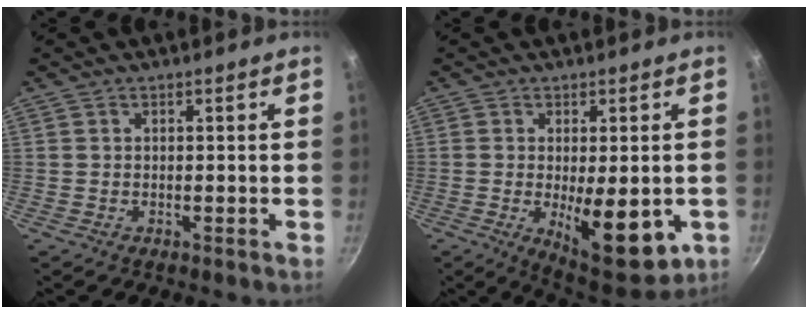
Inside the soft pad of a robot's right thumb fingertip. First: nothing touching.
{"total": 14.0, "force": [-3.1, 5.6, 12.5], "torque": [-0.157, -0.013, -0.028]}